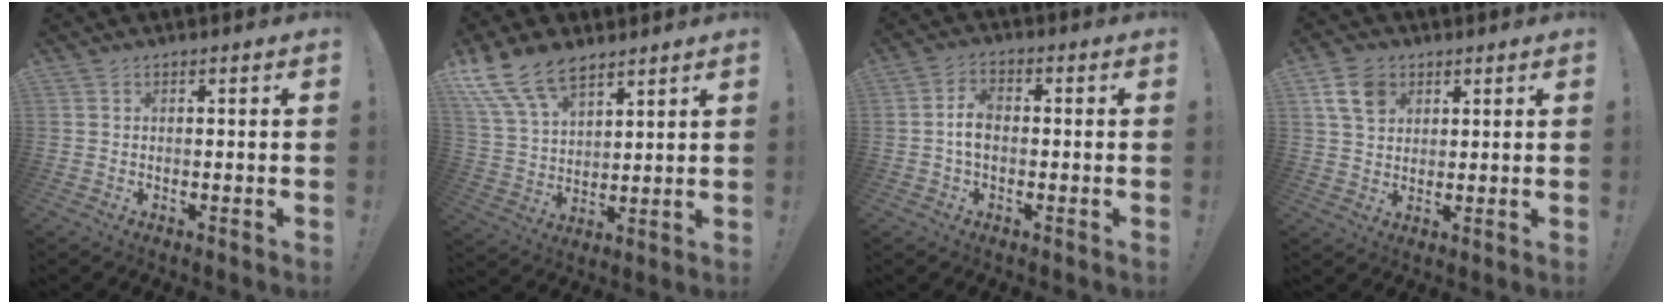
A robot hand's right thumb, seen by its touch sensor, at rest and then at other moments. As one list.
[{"total": 14.6, "force": [10.2, 7.7, 7.1], "torque": [-0.134, -0.056, 0.193]}, {"total": 5.6, "force": [-0.5, 3.5, 4.3], "torque": [-0.068, 0.005, -0.012]}, {"total": 8.7, "force": [4.1, 6.2, 4.6], "torque": [-0.086, -0.006, 0.081]}]